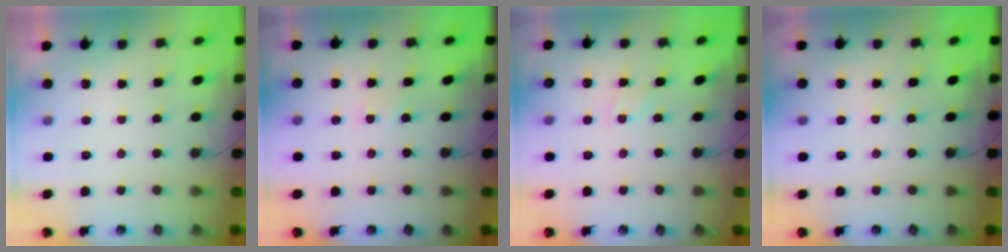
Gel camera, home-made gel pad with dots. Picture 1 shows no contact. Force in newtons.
{"total": 2.8, "press": 2.8, "slide": 0.3}
{"total": 2.3, "press": 2.2, "slide": 0.4}
{"total": 0.9, "press": 0.9, "slide": 0.1}